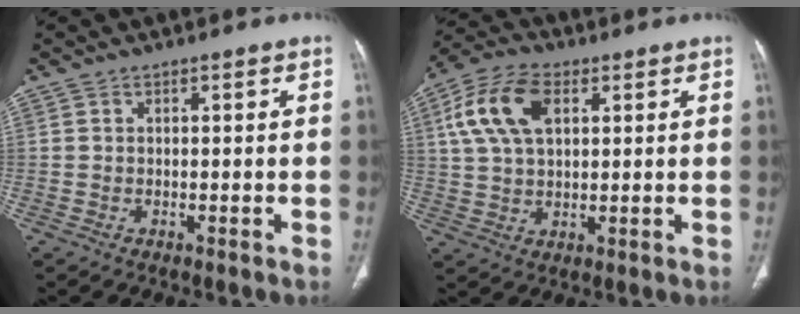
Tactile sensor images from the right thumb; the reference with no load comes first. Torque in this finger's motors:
{"motor_torque": [-0.25, 0.42, 0.51, -0.40, 0.22]}